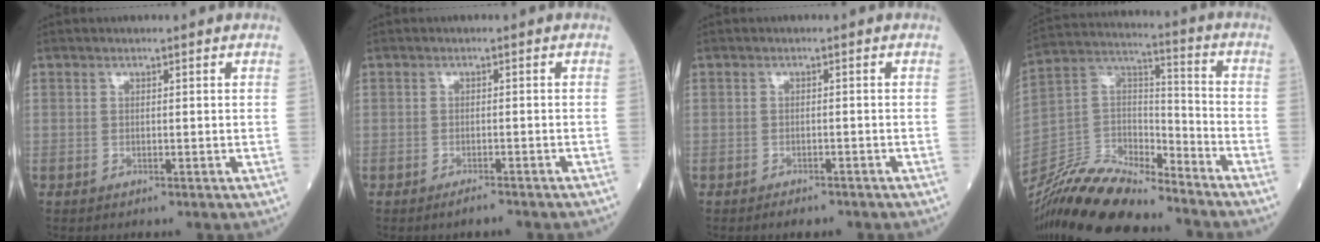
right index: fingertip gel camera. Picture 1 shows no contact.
{"total": 2.7, "force": [-2.4, 0.1, 1.4], "torque": [-0.018, -0.003, -0.028]}
{"total": 2.6, "force": [-2.2, 0.8, 1.1], "torque": [-0.016, -0.003, -0.023]}
{"total": 18.1, "force": [-16.5, 3.4, 6.6], "torque": [-0.129, 0.019, -0.305]}